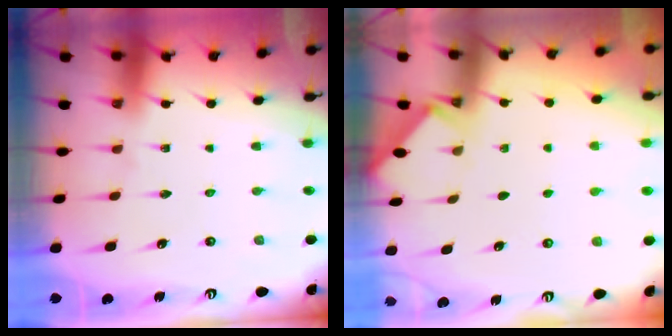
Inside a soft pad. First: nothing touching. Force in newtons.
{"total": 1.7, "press": 1.6, "slide": 0.2}